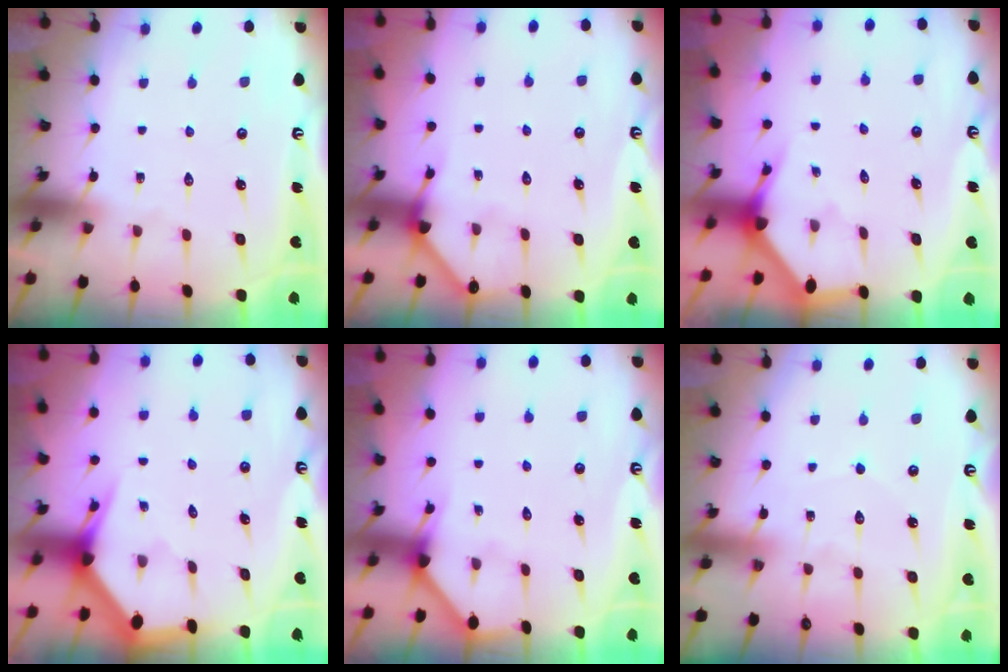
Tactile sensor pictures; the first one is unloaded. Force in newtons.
{"total": 3.4, "press": 3.4, "slide": 0.2}
{"total": 2.9, "press": 2.9, "slide": 0.2}
{"total": 3.5, "press": 3.5, "slide": 0.1}
{"total": 2.9, "press": 2.9, "slide": 0.2}
{"total": 3.2, "press": 3.2, "slide": 0.2}